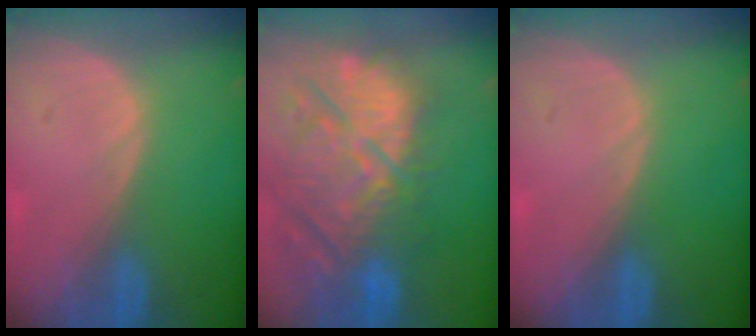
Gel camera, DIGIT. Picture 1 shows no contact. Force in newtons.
{"total": 14.4, "press": 12.6, "slide": 6.9}
{"total": 0.0}